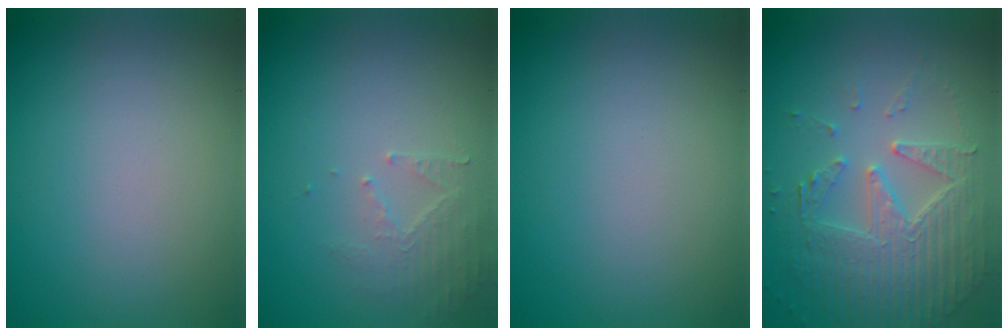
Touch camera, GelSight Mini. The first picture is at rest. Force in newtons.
{"total": 2.0, "press": 1.9, "slide": 0.3}
{"total": 0.0}
{"total": 4.9, "press": 4.4, "slide": 2.3}